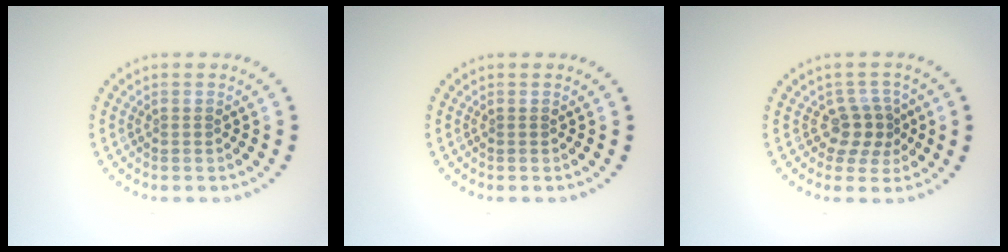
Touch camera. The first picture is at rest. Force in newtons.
{"total": 0.0}
{"total": 2.6, "press": 2.1, "slide": 1.6}